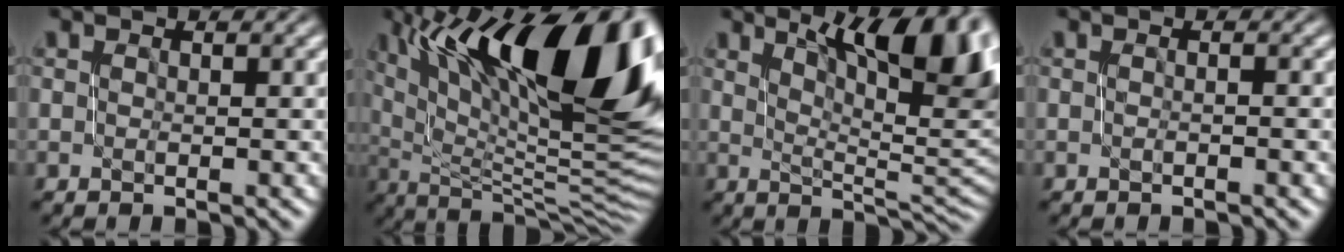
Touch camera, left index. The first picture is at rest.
{"total": 18.3, "force": [7.4, 7.4, 15.0], "torque": [-0.226, 0.035, 0.131]}
{"total": 11.5, "force": [5.7, 3.6, 9.3], "torque": [-0.100, 0.011, 0.093]}
{"total": 0.6, "force": [-0.2, 0.3, 0.5], "torque": [-0.003, -0.002, -0.007]}